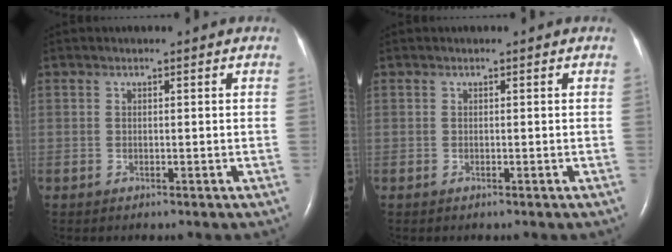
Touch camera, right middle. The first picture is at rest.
{"total": 0.0}